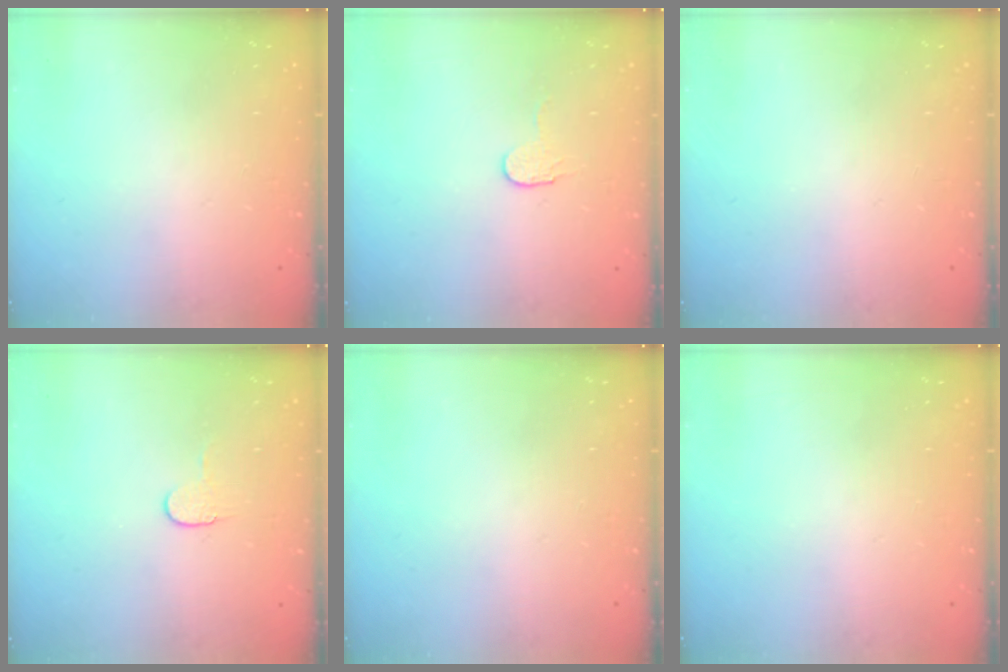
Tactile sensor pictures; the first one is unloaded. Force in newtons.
{"total": 3.2, "press": 3.2, "slide": 0.3}
{"total": 0.0}
{"total": 5.0, "press": 4.9, "slide": 0.4}
{"total": 0.0}
{"total": 0.0}